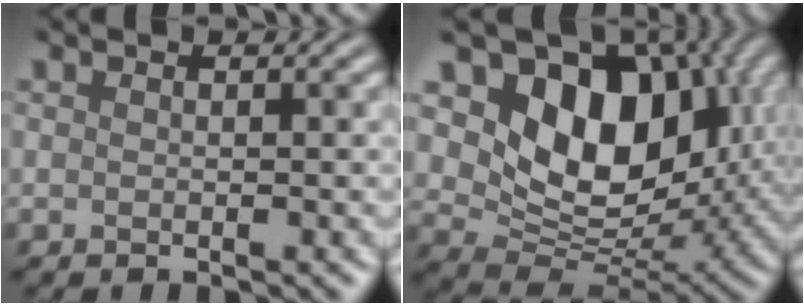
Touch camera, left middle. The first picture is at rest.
{"total": 10.3, "force": [2.8, 7.2, 6.8], "torque": [-0.114, -0.012, 0.074]}